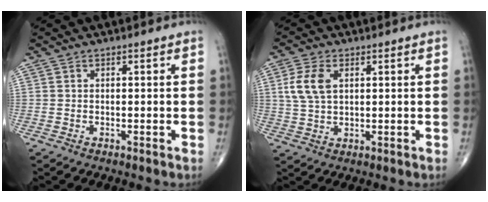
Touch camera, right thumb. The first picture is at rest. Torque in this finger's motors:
{"motor_torque": [-0.54, 0.60, 0.17, -0.08, 0.04]}